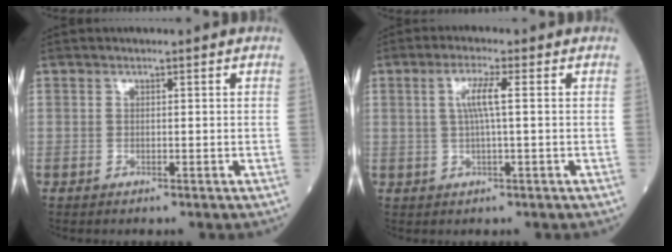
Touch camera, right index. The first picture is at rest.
{"total": 4.1, "force": [0.7, -0.2, 4.0], "torque": [-0.079, 0.007, 0.013]}